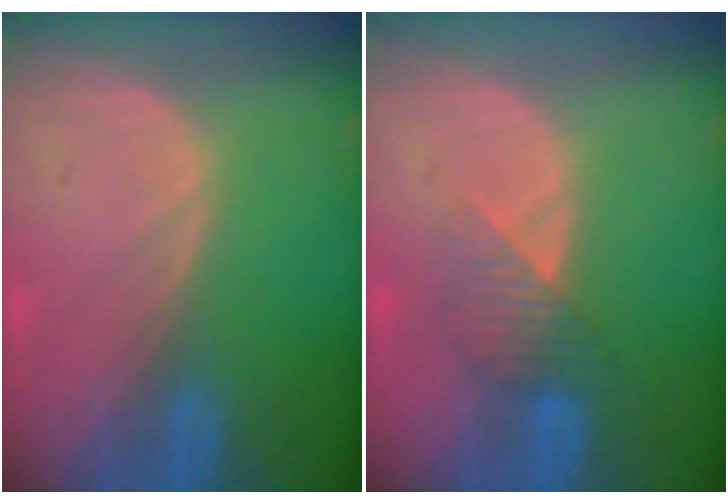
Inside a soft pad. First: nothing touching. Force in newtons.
{"total": 4.0, "press": 3.6, "slide": 1.7}